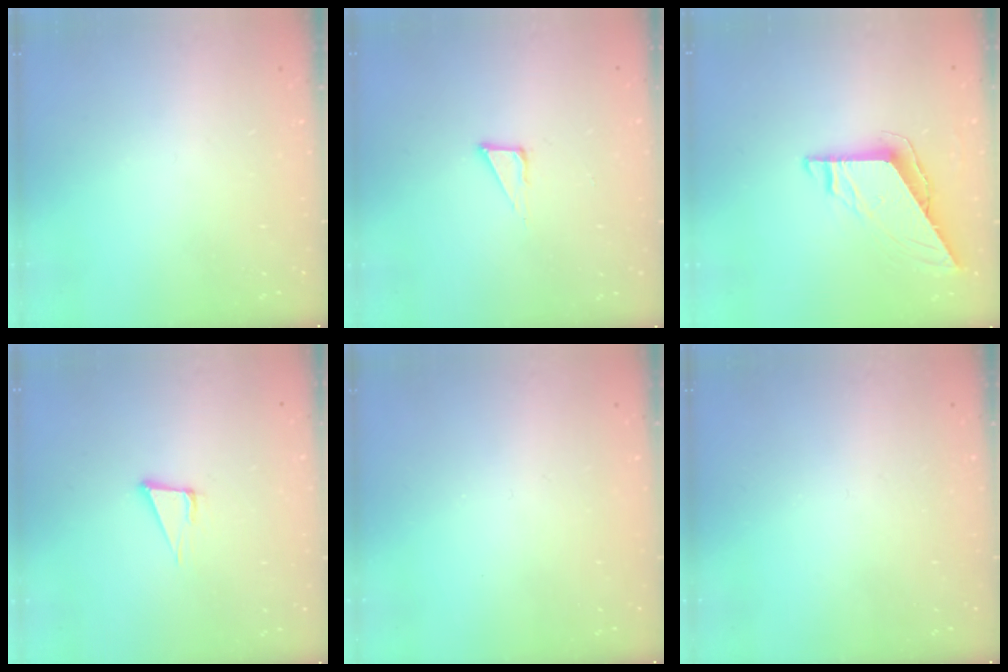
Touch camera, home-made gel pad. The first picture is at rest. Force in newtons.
{"total": 5.3, "press": 5.2, "slide": 0.3}
{"total": 7.7, "press": 7.6, "slide": 0.6}
{"total": 5.4, "press": 4.4, "slide": 3.1}
{"total": 0.0}
{"total": 0.0}